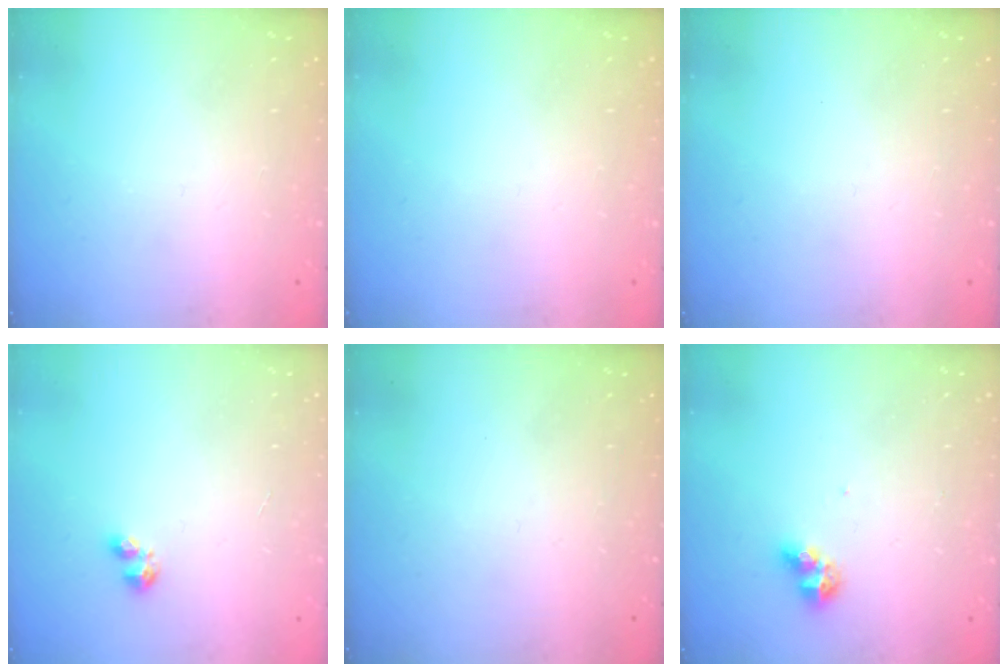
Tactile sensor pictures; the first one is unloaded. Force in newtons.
{"total": 0.0}
{"total": 0.0}
{"total": 2.8, "press": 2.8, "slide": 0.5}
{"total": 0.0}
{"total": 6.1, "press": 6.1, "slide": 0.7}